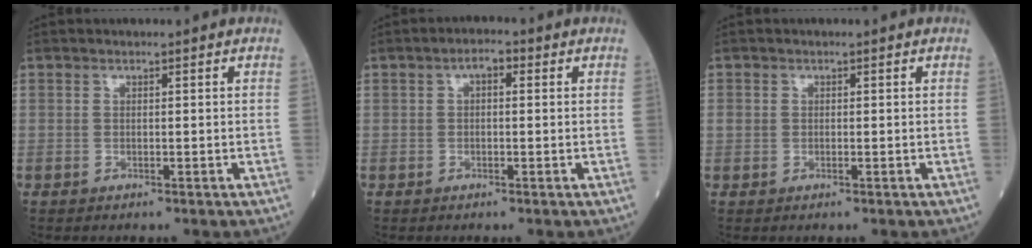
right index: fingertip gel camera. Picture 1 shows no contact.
{"total": 2.1, "force": [0.6, 0.9, 1.8], "torque": [-0.025, 0.007, 0.008]}
{"total": 0.9, "force": [0.1, 0.8, 0.4], "torque": [-0.010, 0.006, 0.006]}